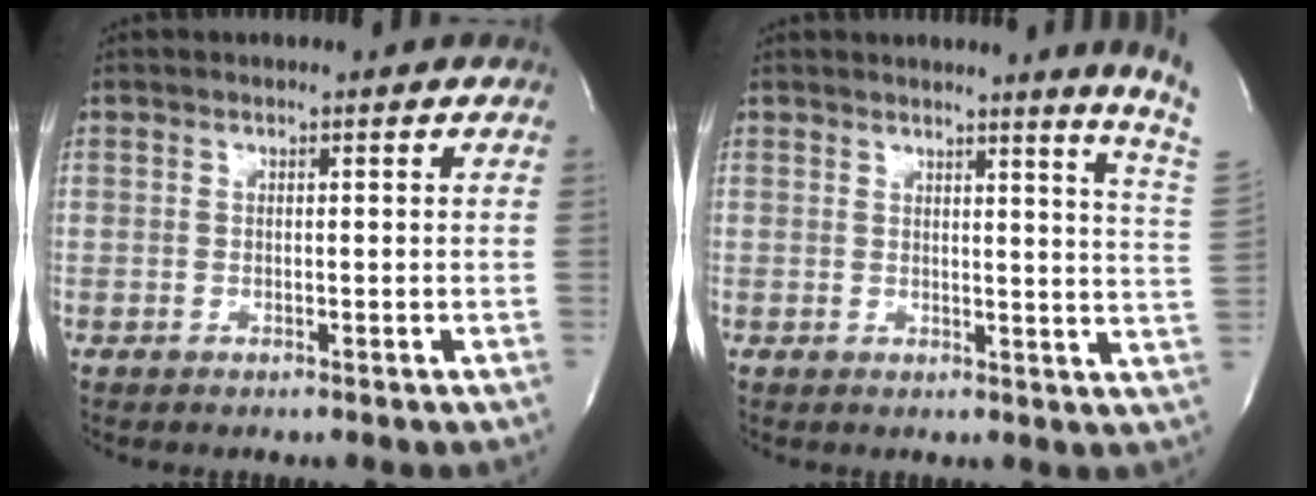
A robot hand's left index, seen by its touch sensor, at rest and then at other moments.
{"total": 7.2, "force": [6.1, -2.0, 3.2], "torque": [-0.036, -0.069, 0.042]}